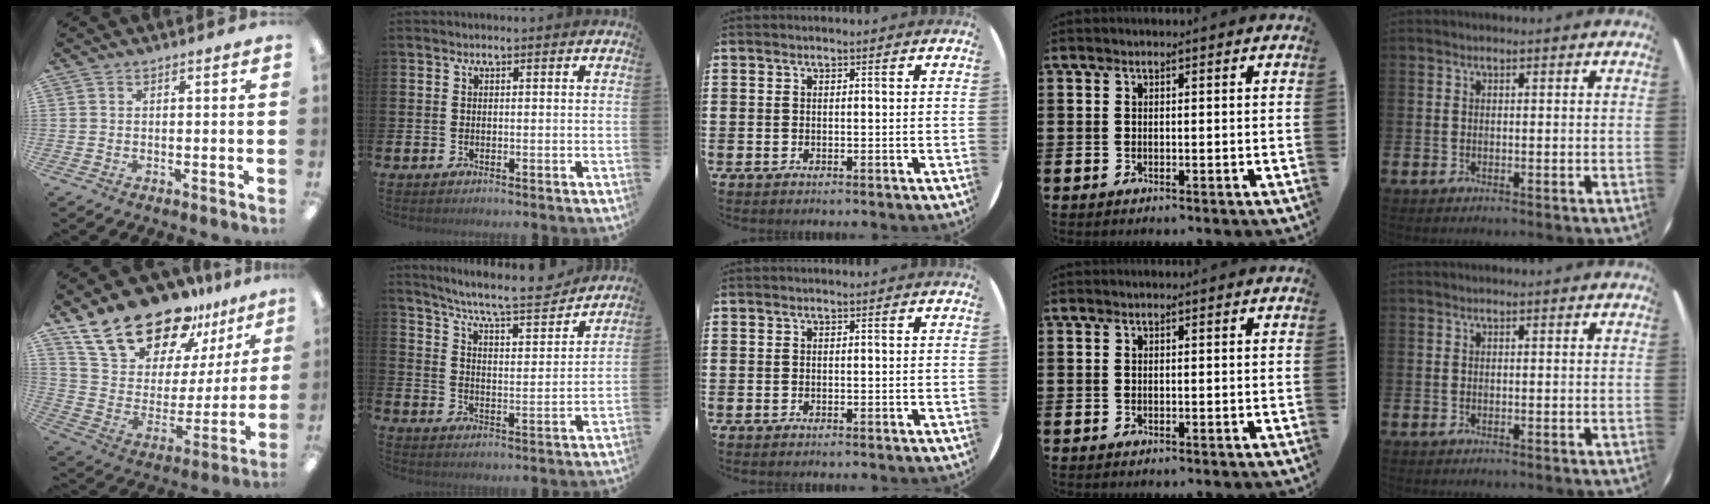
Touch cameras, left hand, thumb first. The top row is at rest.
{"thumb": {"total": 22.4, "force": [18.3, 9.8, 8.5], "torque": [-0.164, -0.126, 0.333]}, "index": {"total": 7.7, "force": [7.1, 0.6, 2.9], "torque": [-0.078, -0.053, 0.118]}}